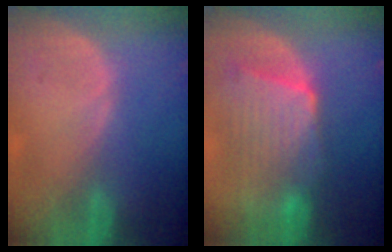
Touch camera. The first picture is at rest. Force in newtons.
{"total": 9.7, "press": 8.8, "slide": 4.1}